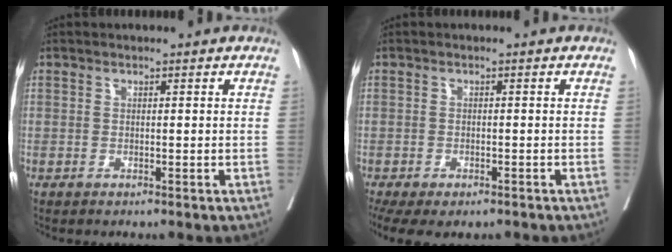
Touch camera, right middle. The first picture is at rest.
{"total": 10.2, "force": [-7.0, 5.1, 5.5], "torque": [-0.131, -0.009, -0.093]}